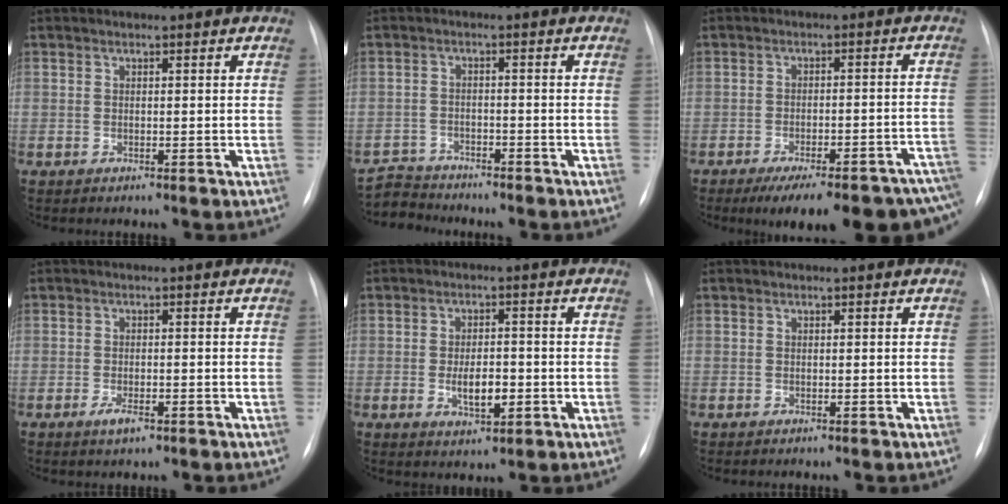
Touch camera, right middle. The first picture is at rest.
{"total": 4.7, "force": [-4.5, 0.9, -1.1], "torque": [0.022, -0.005, -0.083]}
{"total": 21.1, "force": [-16.5, 4.8, 12.2], "torque": [-0.104, 0.011, -0.205]}
{"total": 2.3, "force": [-1.2, 0.8, 1.7], "torque": [-0.034, -0.001, -0.020]}
{"total": 5.0, "force": [-1.2, 2.2, 4.3], "torque": [-0.074, -0.002, -0.015]}
{"total": 0.0}